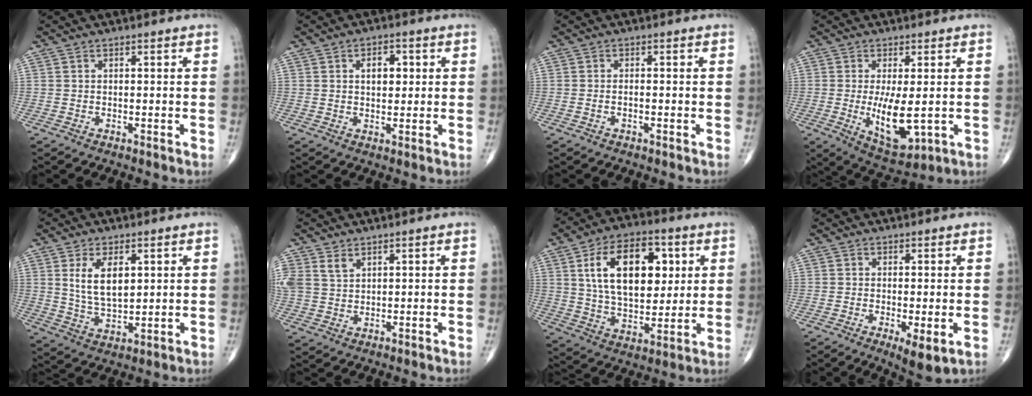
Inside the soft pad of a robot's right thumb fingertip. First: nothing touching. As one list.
[{"total": 4.7, "force": [1.1, 2.9, 3.5], "torque": [-0.035, 0.000, 0.015]}, {"total": 1.2, "force": [-0.4, 0.5, 1.0], "torque": [-0.023, 0.009, -0.006]}, {"total": 10.2, "force": [-0.9, 4.0, 9.3], "torque": [-0.156, -0.025, -0.001]}, {"total": 8.8, "force": [2.6, 4.6, 7.1], "torque": [-0.114, -0.016, 0.057]}, {"total": 5.5, "force": [3.1, 3.7, 2.7], "torque": [-0.053, -0.003, 0.074]}, {"total": 19.3, "force": [5.2, 11.2, 14.8], "torque": [-0.206, -0.010, 0.091]}, {"total": 5.1, "force": [-1.4, 1.5, 4.7], "torque": [-0.081, -0.018, -0.022]}]